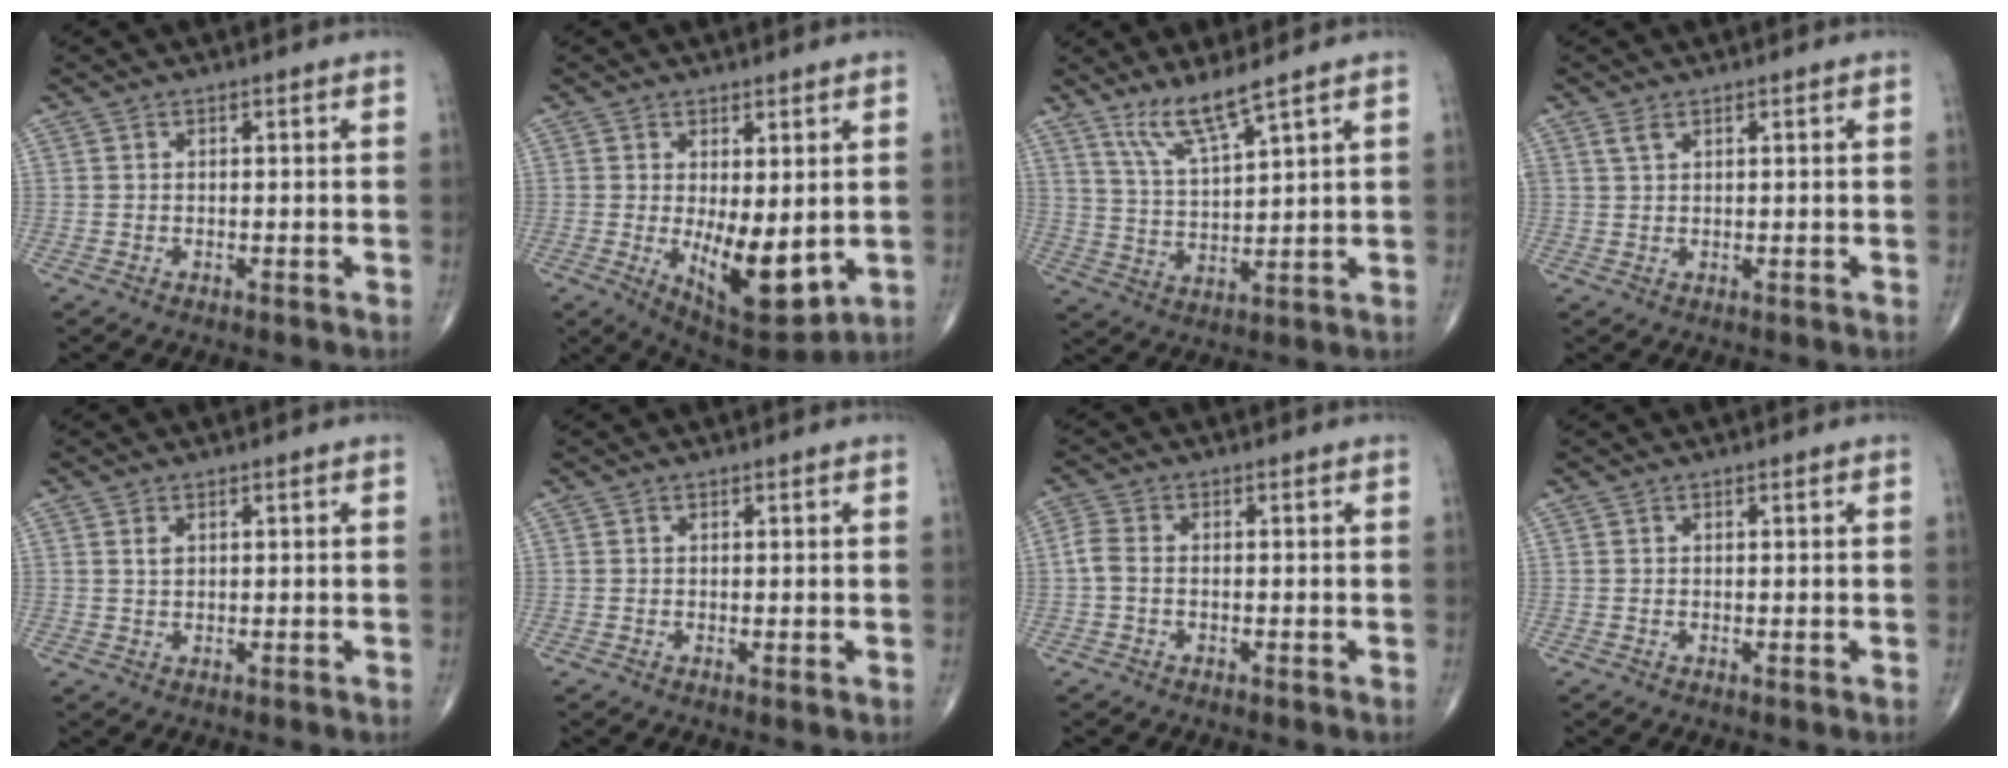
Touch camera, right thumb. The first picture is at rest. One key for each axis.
{"total": 11.6, "fx": -1.1, "fy": 5.0, "fz": 10.4, "tx": -0.140, "ty": -0.028, "tz": 0.003}
{"total": 7.5, "fx": 5.7, "fy": 0.4, "fz": 4.9, "tx": -0.100, "ty": -0.045, "tz": 0.122}
{"total": 1.6, "fx": 1.0, "fy": 0.7, "fz": 1.0, "tx": -0.021, "ty": 0.003, "tz": 0.024}
{"total": 1.4, "fx": 0.6, "fy": 0.9, "fz": 1.0, "tx": -0.017, "ty": 0.000, "tz": 0.014}
{"total": 0.5, "fx": 0.1, "fy": 0.1, "fz": 0.5, "tx": -0.011, "ty": -0.003, "tz": 0.000}
{"total": 2.7, "fx": -0.5, "fy": 1.7, "fz": 2.1, "tx": -0.051, "ty": 0.005, "tz": -0.018}
{"total": 0.0}